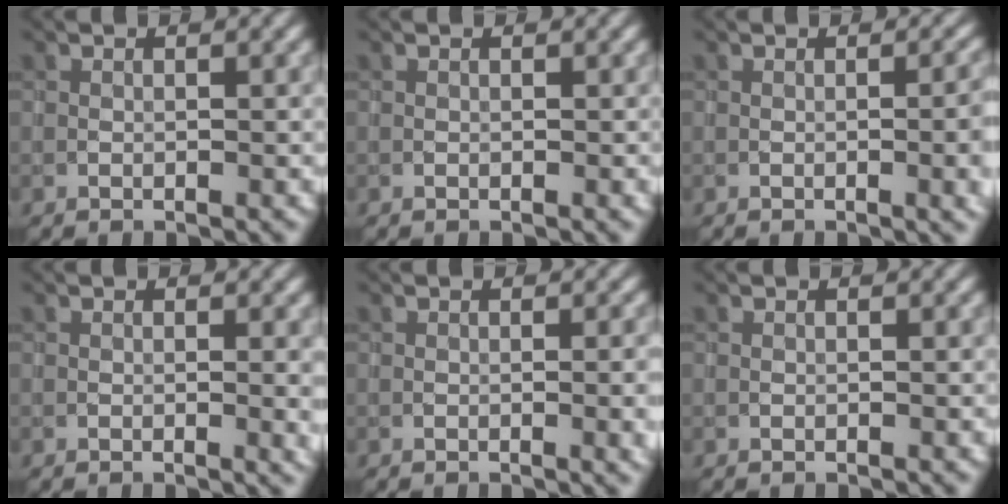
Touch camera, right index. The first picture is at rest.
{"total": 0.0}
{"total": 4.6, "force": [-1.2, 1.7, 4.1], "torque": [-0.048, -0.006, -0.006]}
{"total": 1.7, "force": [-0.1, 0.6, 1.6], "torque": [-0.024, -0.010, 0.003]}
{"total": 2.7, "force": [-0.6, 0.9, 2.4], "torque": [-0.033, -0.007, -0.002]}
{"total": 0.0}